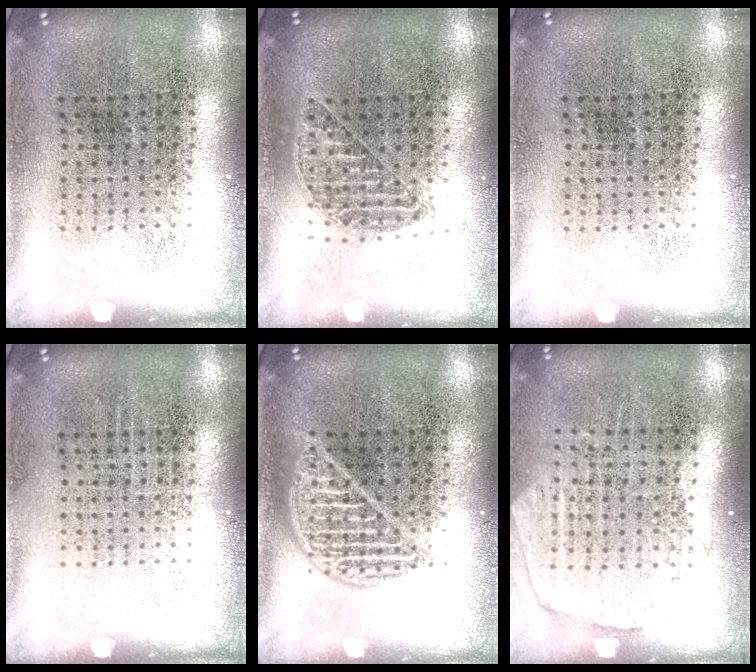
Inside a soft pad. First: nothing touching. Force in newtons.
{"total": 1.1, "press": 1.0, "slide": 0.5}
{"total": 0.0}
{"total": 0.0}
{"total": 2.3, "press": 2.3, "slide": 0.3}
{"total": 1.6, "press": 1.4, "slide": 0.7}